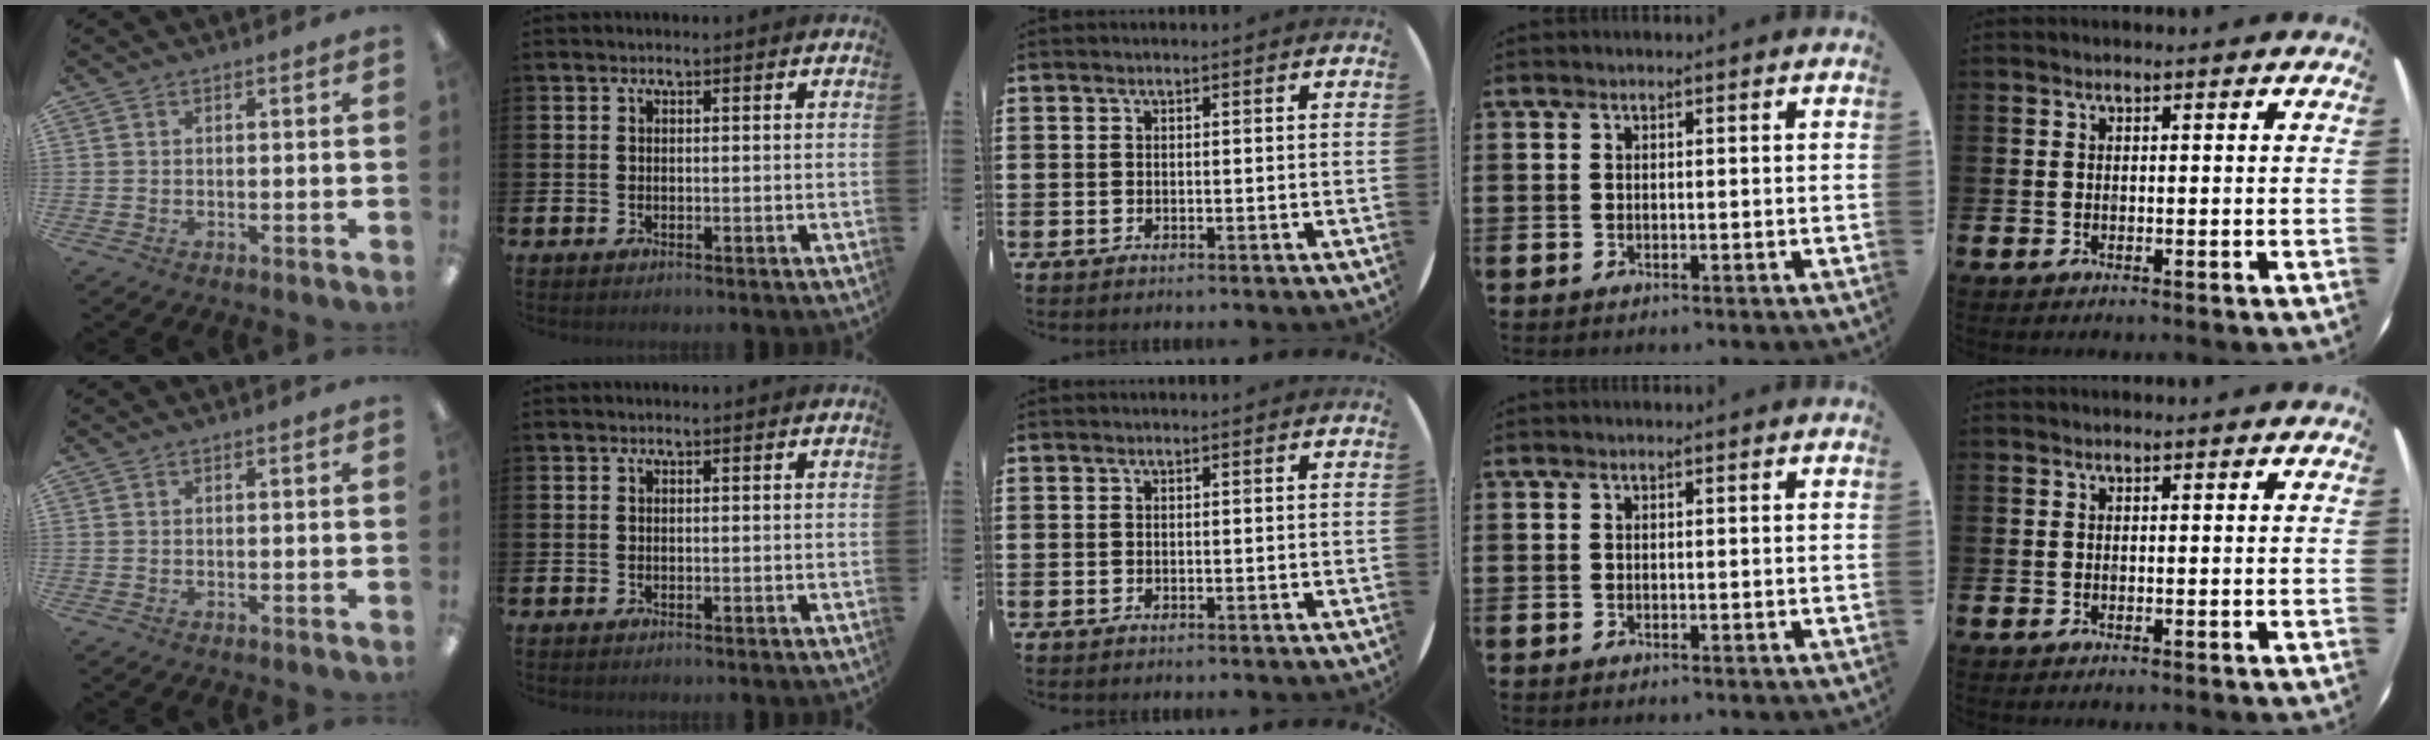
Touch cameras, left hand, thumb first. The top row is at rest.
{}